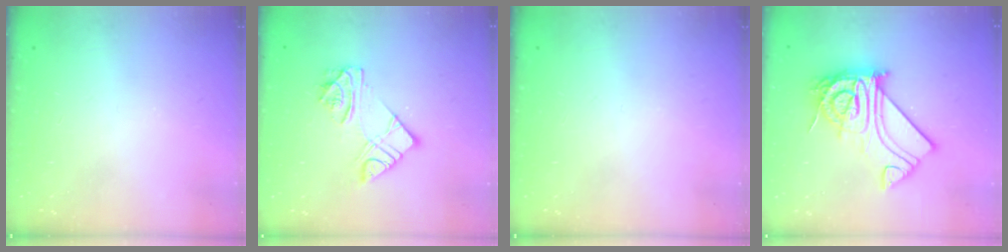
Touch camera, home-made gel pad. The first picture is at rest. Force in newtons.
{"total": 10.9, "press": 10.8, "slide": 0.9}
{"total": 0.0}
{"total": 21.6, "press": 21.6, "slide": 2.0}